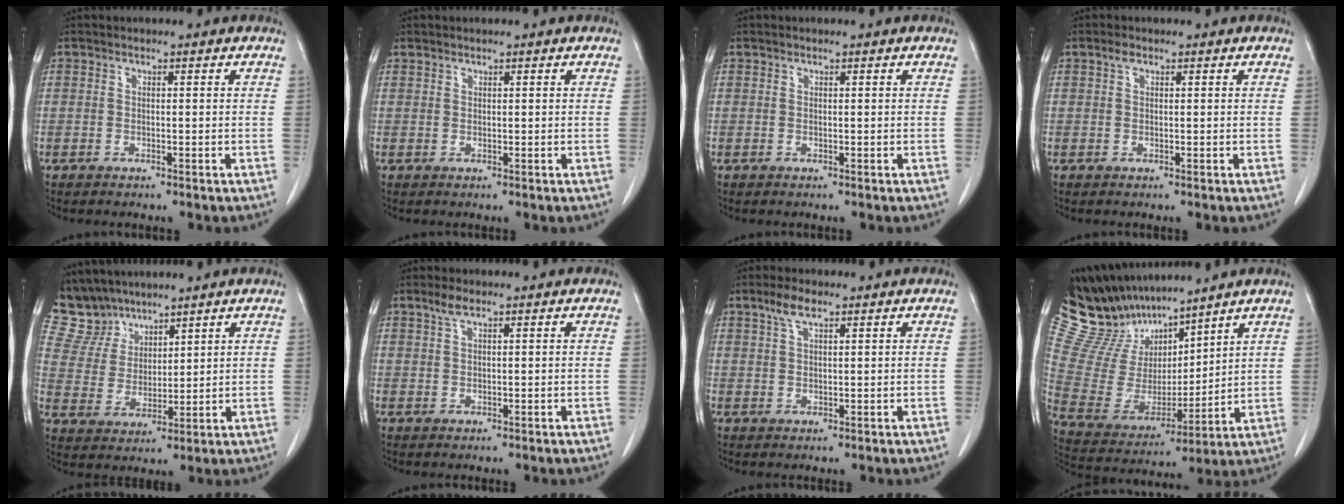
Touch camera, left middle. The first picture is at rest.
{"total": 0.5, "force": [0.5, 0.2, 0.0], "torque": [-0.002, 0.000, 0.010]}
{"total": 0.0}
{"total": 1.0, "force": [0.6, 0.5, 0.7], "torque": [-0.014, 0.007, 0.010]}
{"total": 7.3, "force": [6.7, 2.9, 0.0], "torque": [-0.012, 0.008, 0.151]}
{"total": 2.1, "force": [1.4, 0.4, 1.4], "torque": [-0.036, 0.007, 0.031]}
{"total": 3.4, "force": [2.2, 0.9, 2.4], "torque": [-0.056, 0.008, 0.046]}
{"total": 14.8, "force": [13.5, 4.1, 4.4], "torque": [-0.104, 0.008, 0.272]}